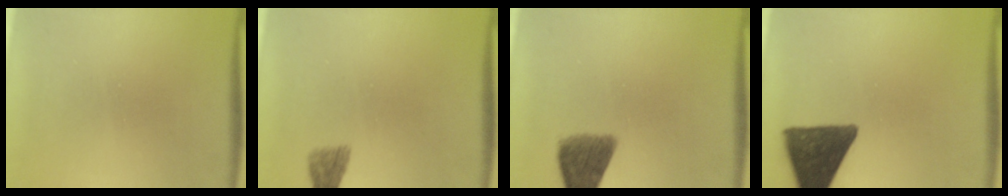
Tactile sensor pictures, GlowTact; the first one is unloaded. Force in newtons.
{"total": 1.8}
{"total": 8.1}
{"total": 12.3}